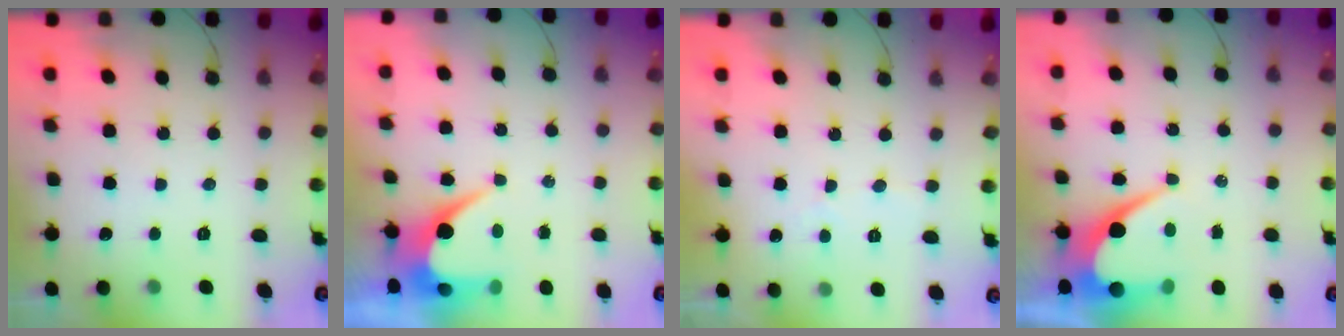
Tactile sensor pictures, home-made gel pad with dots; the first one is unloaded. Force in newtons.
{"total": 7.4, "press": 7.4, "slide": 0.2}
{"total": 2.3, "press": 2.3, "slide": 0.2}
{"total": 10.2, "press": 10.2, "slide": 0.8}